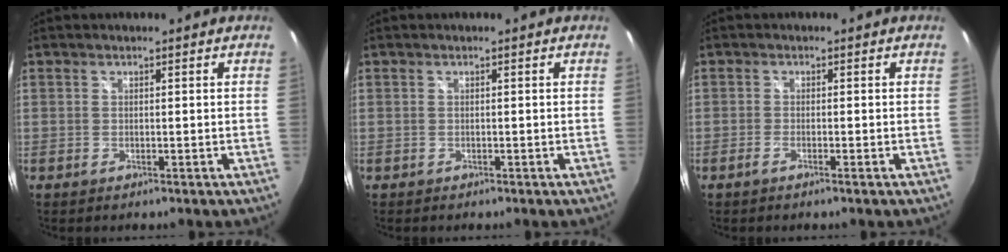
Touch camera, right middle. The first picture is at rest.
{"total": 0.0}
{"total": 1.7, "force": [-1.2, -0.3, 1.1], "torque": [-0.027, -0.003, -0.024]}